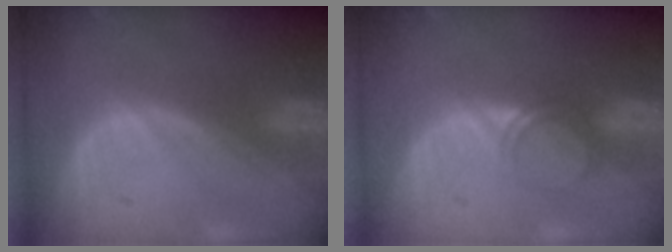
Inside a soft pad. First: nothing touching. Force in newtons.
{"total": 2.1, "press": 1.8, "slide": 1.1}